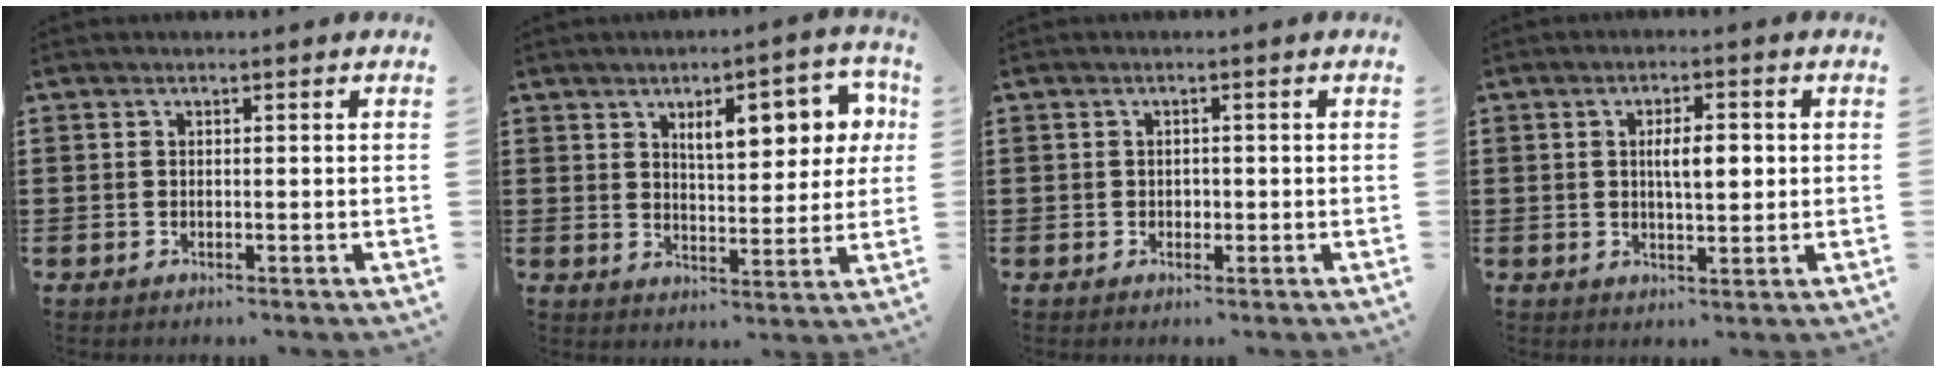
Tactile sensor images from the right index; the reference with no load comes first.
{"total": 8.5, "force": [3.8, 3.5, 6.7], "torque": [-0.100, -0.005, 0.056]}
{"total": 0.9, "force": [-0.1, 0.8, 0.5], "torque": [-0.011, 0.004, -0.003]}
{"total": 4.4, "force": [0.5, 1.5, 4.1], "torque": [-0.063, 0.000, 0.003]}